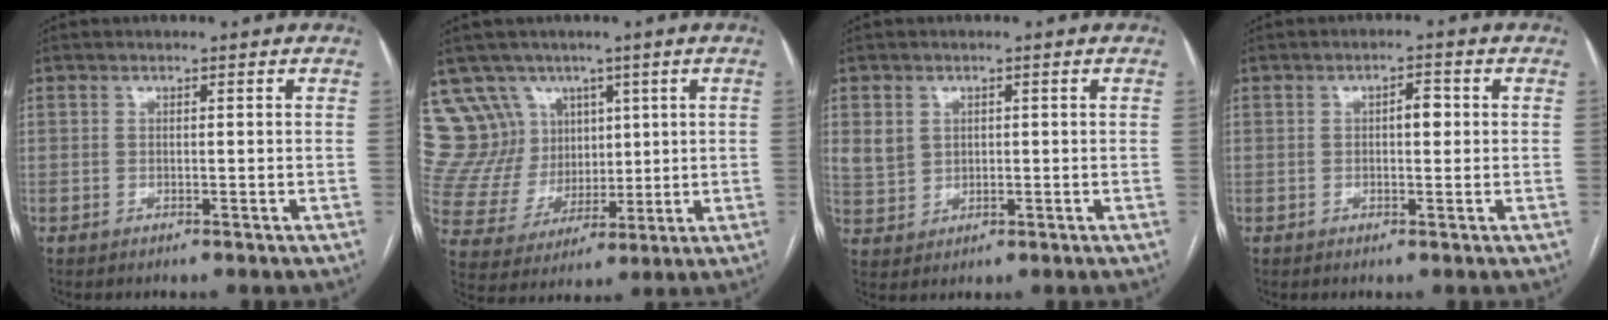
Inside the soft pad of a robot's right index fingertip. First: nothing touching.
{"total": 12.8, "force": [7.8, 9.9, 2.0], "torque": [-0.060, 0.052, 0.167]}
{"total": 4.2, "force": [1.4, 3.7, 1.3], "torque": [-0.030, 0.008, 0.038]}
{"total": 2.6, "force": [0.4, 1.1, 2.3], "torque": [-0.034, 0.008, 0.004]}